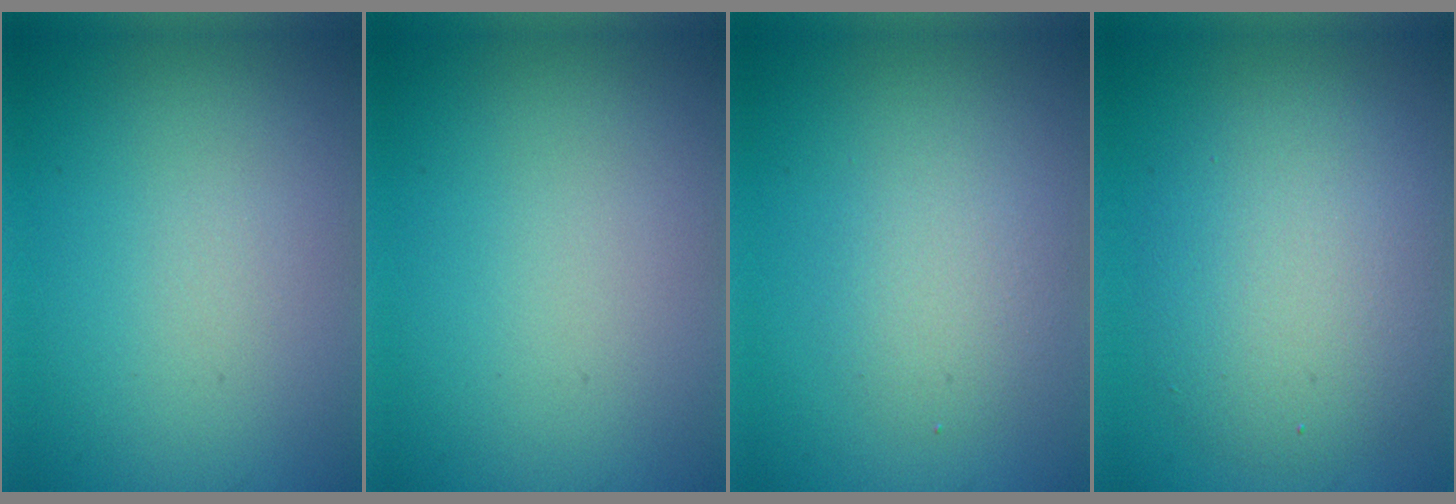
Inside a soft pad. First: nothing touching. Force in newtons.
{"total": 0.0}
{"total": 2.3, "press": 2.3, "slide": 0.1}
{"total": 6.2, "press": 6.2, "slide": 0.6}